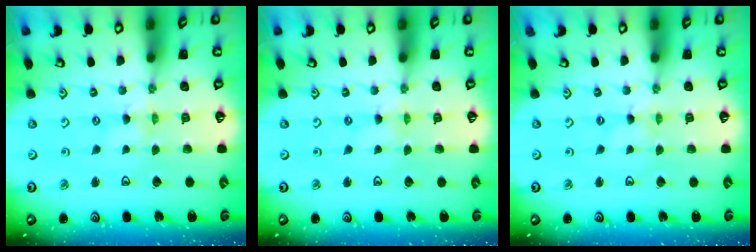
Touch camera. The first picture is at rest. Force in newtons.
{"total": 0.0}
{"total": 0.0}